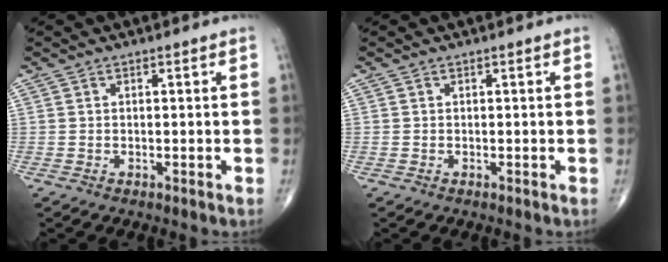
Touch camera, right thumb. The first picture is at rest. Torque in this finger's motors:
{"motor_torque": [-0.04, 0.01, 0.01, -0.01, 0.00]}